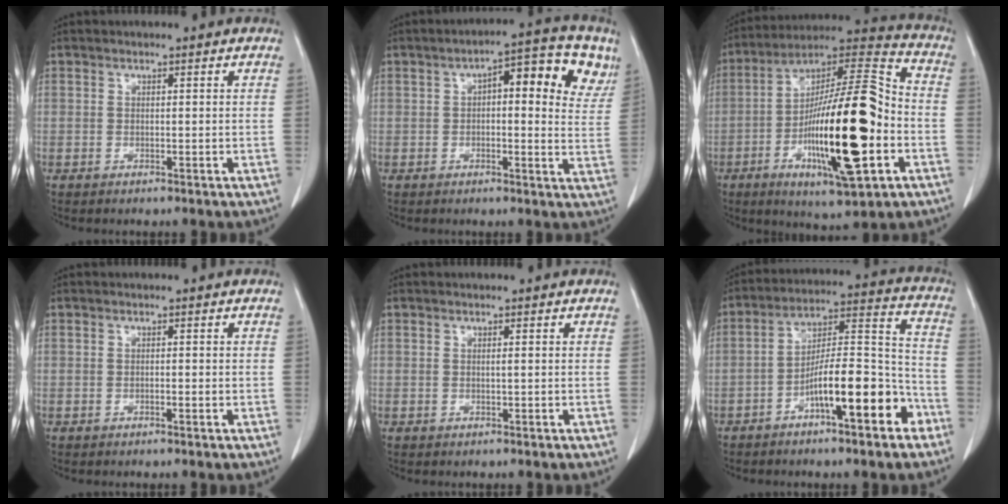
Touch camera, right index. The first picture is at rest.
{"total": 12.8, "force": [5.4, 4.7, 10.6], "torque": [-0.128, 0.031, 0.066]}
{"total": 23.1, "force": [-5.6, 3.8, 22.1], "torque": [-0.378, 0.000, -0.089]}
{"total": 0.5, "force": [-0.2, 0.1, 0.5], "torque": [-0.006, 0.003, -0.001]}
{"total": 0.0}
{"total": 13.6, "force": [-6.9, 2.6, 11.4], "torque": [-0.180, 0.026, -0.109]}